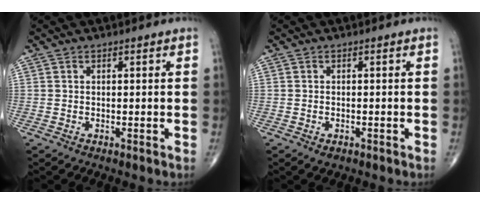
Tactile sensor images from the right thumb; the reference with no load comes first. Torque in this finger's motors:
{"motor_torque": [0.55, 0.34, -0.06, -0.14, -0.08]}